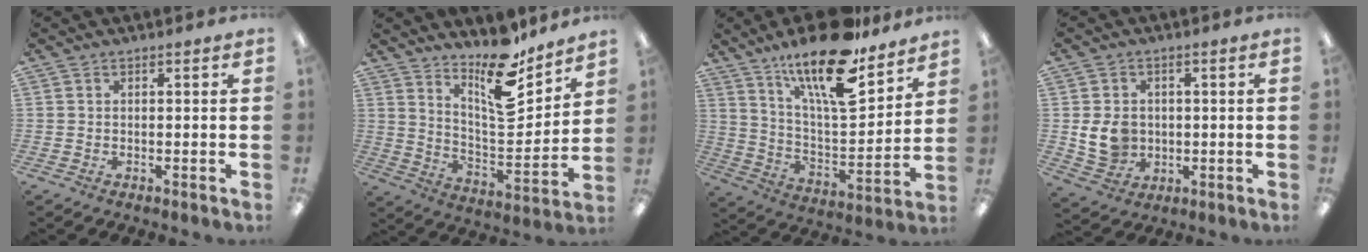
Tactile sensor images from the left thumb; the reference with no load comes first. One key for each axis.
{"total": 15.3, "fx": 11.6, "fy": 5.0, "fz": 8.6, "tx": -0.136, "ty": -0.089, "tz": 0.199}
{"total": 20.9, "fx": 15.2, "fy": 6.3, "fz": 12.9, "tx": -0.228, "ty": -0.095, "tz": 0.256}
{"total": 7.9, "fx": 0.0, "fy": 6.7, "fz": 4.2, "tx": -0.088, "ty": 0.010, "tz": 0.004}